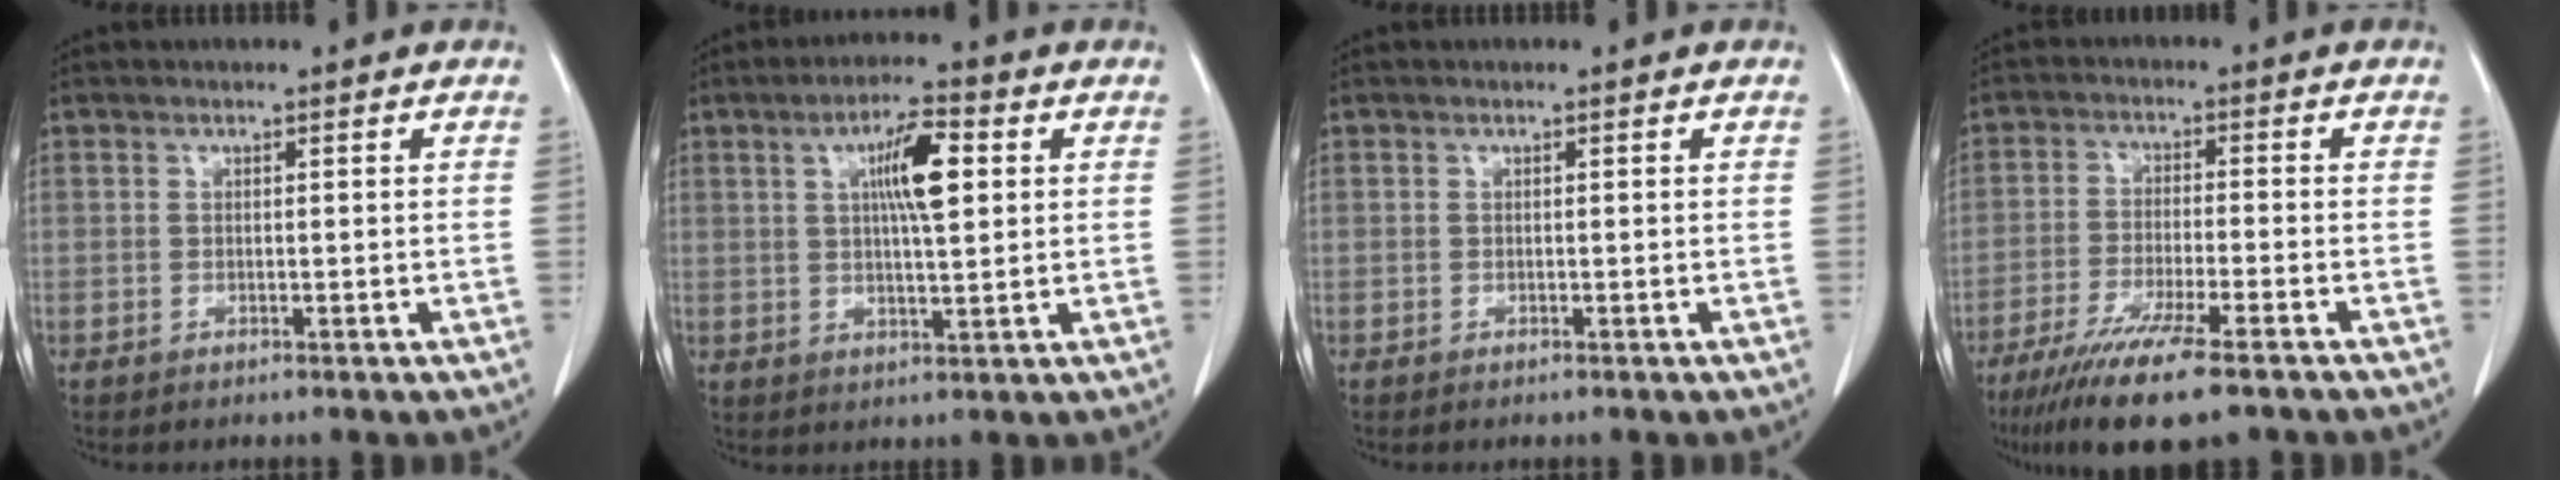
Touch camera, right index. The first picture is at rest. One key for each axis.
{"total": 7.8, "fx": 2.2, "fy": 1.4, "fz": 7.3, "tx": -0.126, "ty": 0.008, "tz": 0.037}
{"total": 0.0}
{"total": 13.1, "fx": -9.6, "fy": 1.1, "fz": 8.9, "tx": -0.155, "ty": -0.036, "tz": -0.156}